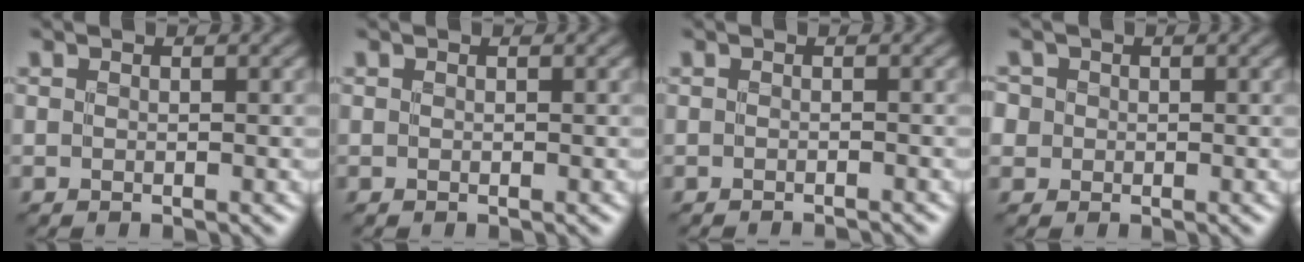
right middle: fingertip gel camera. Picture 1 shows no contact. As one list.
[{"total": 0.0}, {"total": 1.3, "force": [-1.2, 0.2, 0.4], "torque": [0.006, -0.002, -0.018]}, {"total": 2.9, "force": [0.9, 2.6, 1.0], "torque": [-0.016, 0.017, 0.004]}]